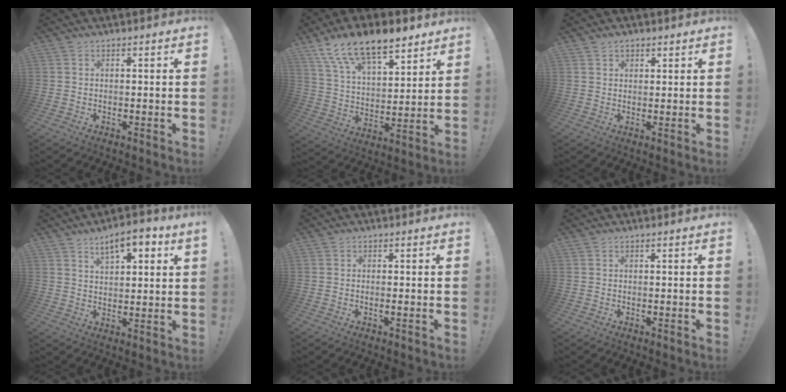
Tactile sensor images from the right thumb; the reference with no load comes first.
{"total": 15.7, "force": [11.7, 6.6, 8.3], "torque": [-0.157, -0.077, 0.214]}
{"total": 2.0, "force": [1.4, 1.4, 0.6], "torque": [-0.003, -0.006, 0.025]}
{"total": 8.0, "force": [4.9, 2.9, 5.6], "torque": [-0.076, -0.017, 0.080]}
{"total": 0.9, "force": [-0.4, 0.0, 0.8], "torque": [-0.013, -0.001, -0.008]}
{"total": 0.0}